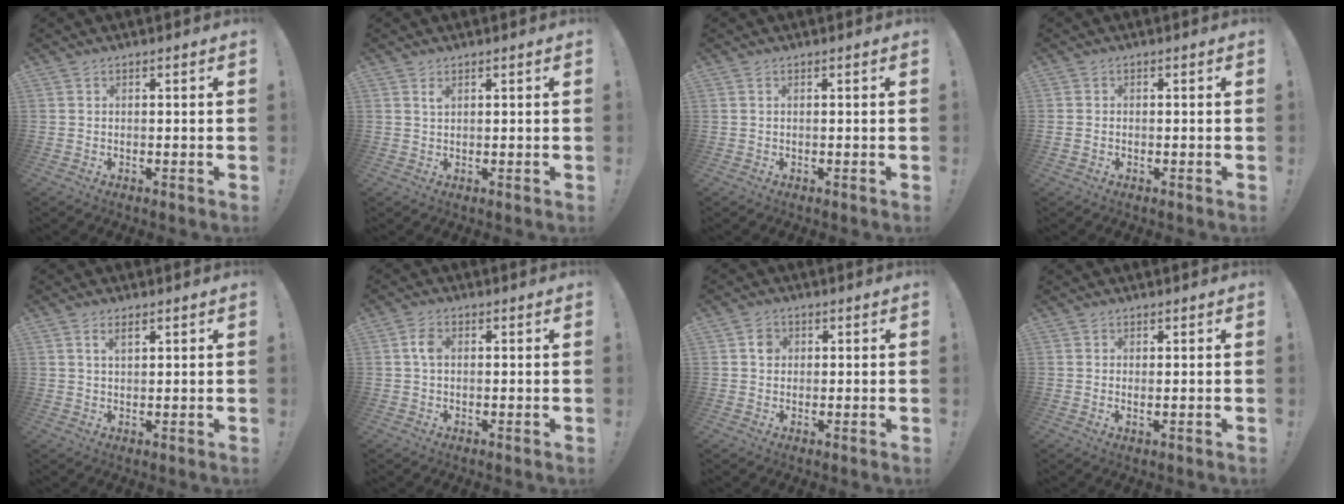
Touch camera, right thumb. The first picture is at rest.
{"total": 1.5, "force": [0.8, 0.5, 1.1], "torque": [-0.011, -0.004, 0.012]}
{"total": 0.0}
{"total": 0.7, "force": [-0.6, 0.2, 0.4], "torque": [-0.012, 0.004, -0.008]}
{"total": 2.8, "force": [1.5, 1.2, 2.1], "torque": [-0.035, -0.002, 0.025]}
{"total": 3.7, "force": [0.6, 2.2, 2.8], "torque": [-0.044, 0.005, 0.007]}
{"total": 3.0, "force": [0.5, 2.7, 1.3], "torque": [-0.007, 0.000, 0.005]}
{"total": 1.0, "force": [0.6, -0.2, 0.7], "torque": [-0.005, -0.006, 0.009]}